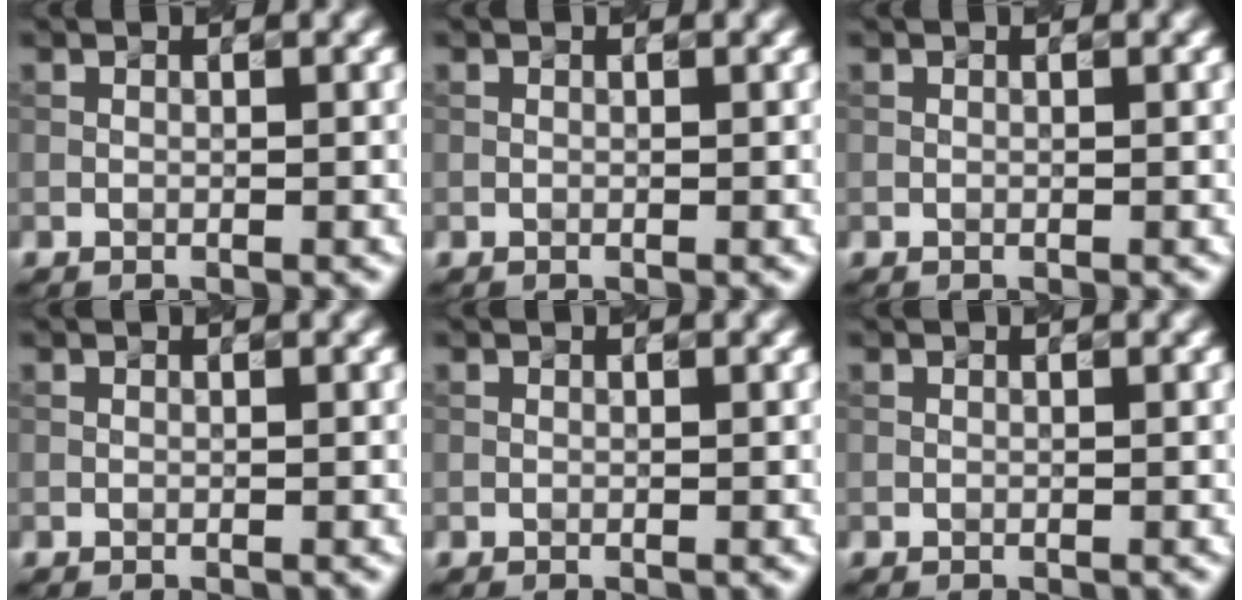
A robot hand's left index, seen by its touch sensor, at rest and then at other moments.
{"total": 0.0}
{"total": 0.0}
{"total": 0.0}
{"total": 0.0}
{"total": 0.0}